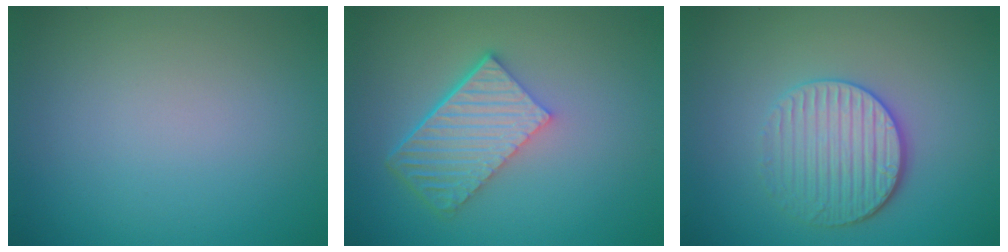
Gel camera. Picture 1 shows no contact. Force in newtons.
{"total": 6.0, "press": 4.2, "slide": 4.2}
{"total": 3.8, "press": 3.4, "slide": 1.7}